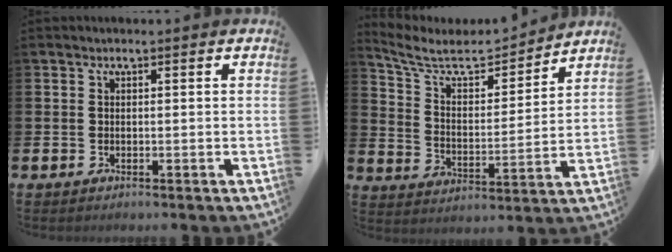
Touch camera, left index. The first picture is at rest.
{"total": 7.1, "force": [6.2, 2.5, 2.2], "torque": [-0.081, -0.045, 0.105]}